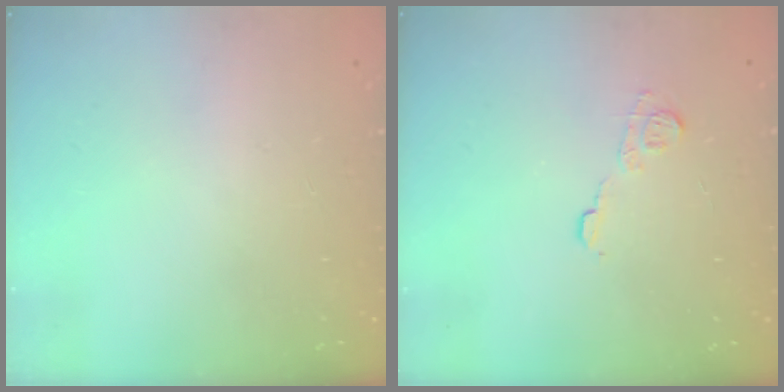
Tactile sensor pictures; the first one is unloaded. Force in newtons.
{"total": 7.3, "press": 7.3, "slide": 0.5}